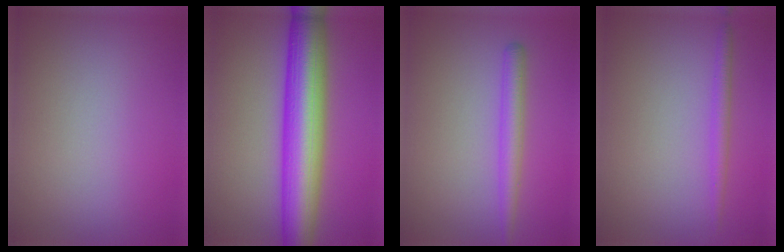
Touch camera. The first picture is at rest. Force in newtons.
{"total": 10.2, "press": 10.2, "slide": 0.1}
{"total": 2.6, "press": 2.6, "slide": 0.1}
{"total": 1.6, "press": 1.6, "slide": 0.1}